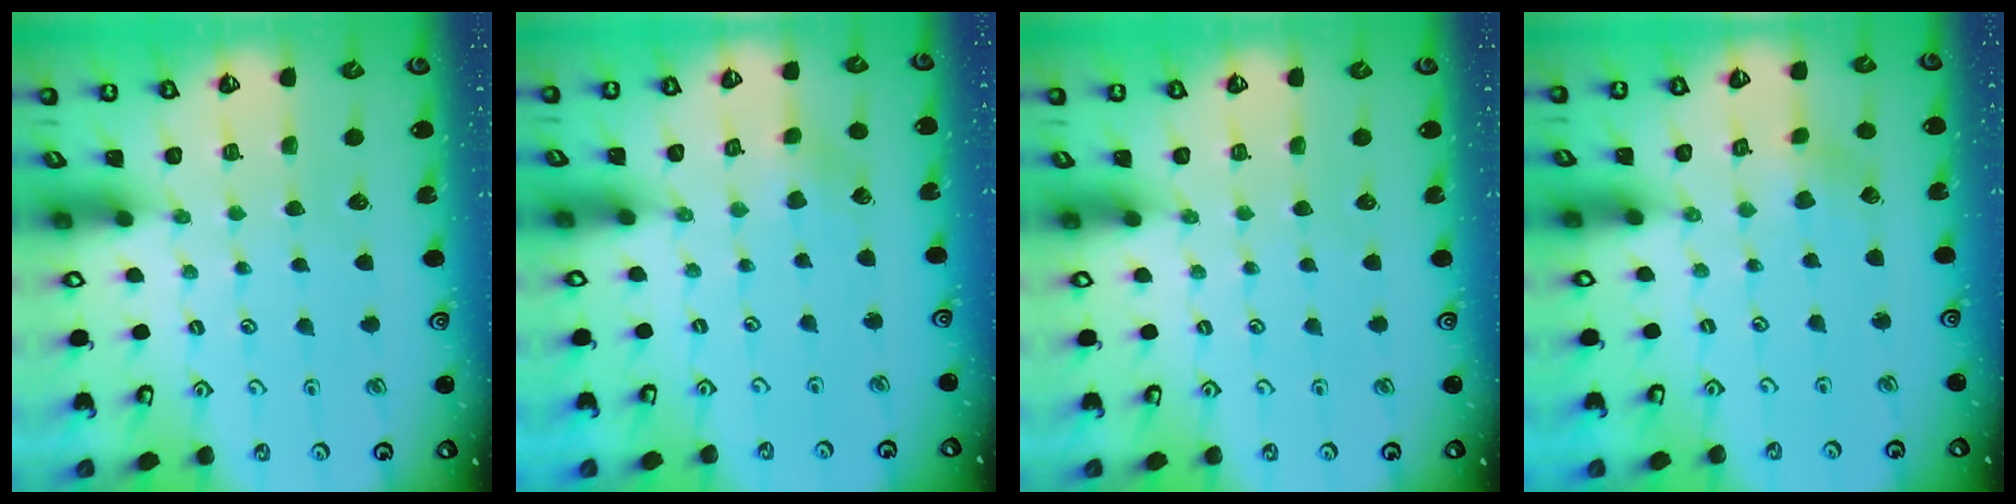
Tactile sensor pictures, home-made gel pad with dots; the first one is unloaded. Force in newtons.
{"total": 2.5, "press": 2.4, "slide": 0.3}
{"total": 0.0}
{"total": 2.6, "press": 2.5, "slide": 0.5}